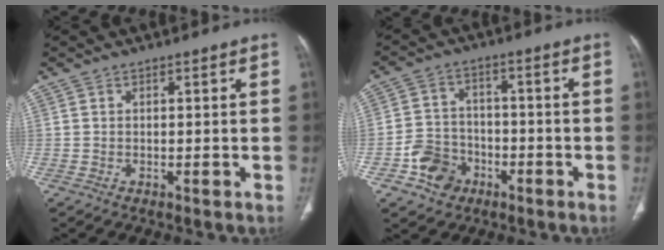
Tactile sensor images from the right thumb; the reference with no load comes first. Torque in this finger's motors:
{"motor_torque": [2.38, 0.59, 0.28, -1.09, 0.03]}